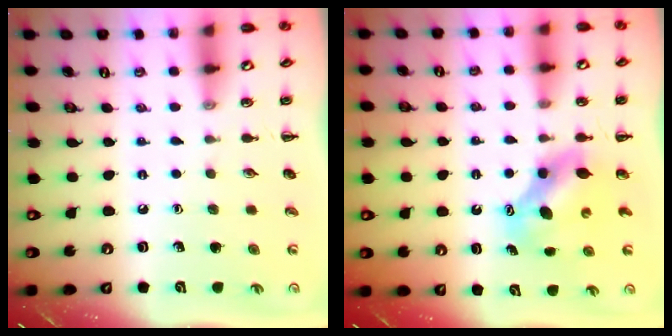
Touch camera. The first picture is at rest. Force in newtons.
{"total": 6.6, "press": 6.5, "slide": 0.9}